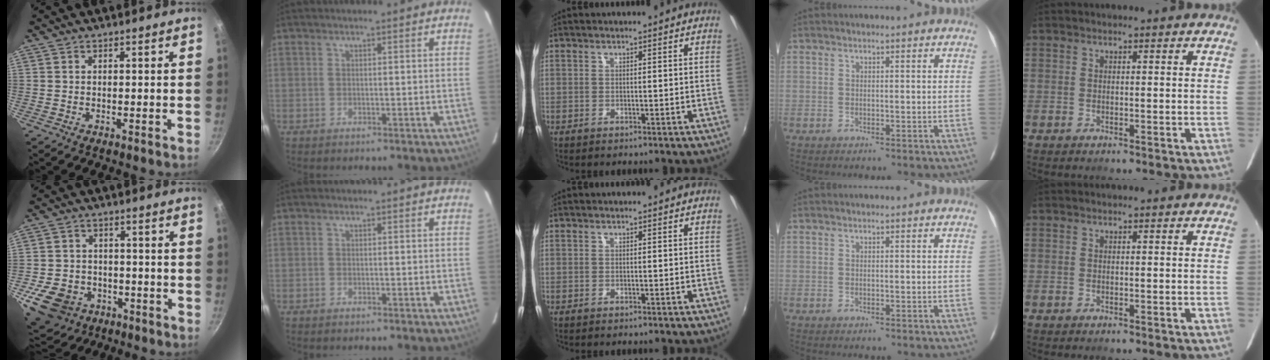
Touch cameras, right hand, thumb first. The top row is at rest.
{"thumb": {"total": 13.6, "force": [-5.4, 10.6, 6.5], "torque": [-0.106, 0.034, -0.080]}}